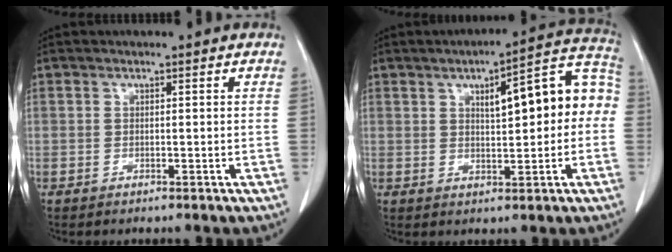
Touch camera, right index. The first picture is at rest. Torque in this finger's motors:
{"motor_torque": [0.59, 0.31, 0.26, 0.09]}